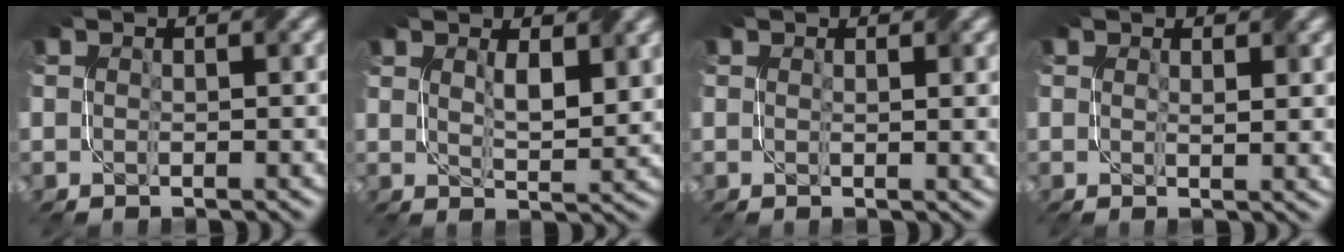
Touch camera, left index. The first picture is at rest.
{"total": 3.0, "force": [1.4, 0.9, 2.5], "torque": [-0.053, -0.006, 0.031]}
{"total": 1.4, "force": [0.6, 0.2, 1.3], "torque": [-0.016, -0.002, 0.011]}
{"total": 1.5, "force": [0.7, 0.3, 1.3], "torque": [-0.021, -0.005, 0.013]}